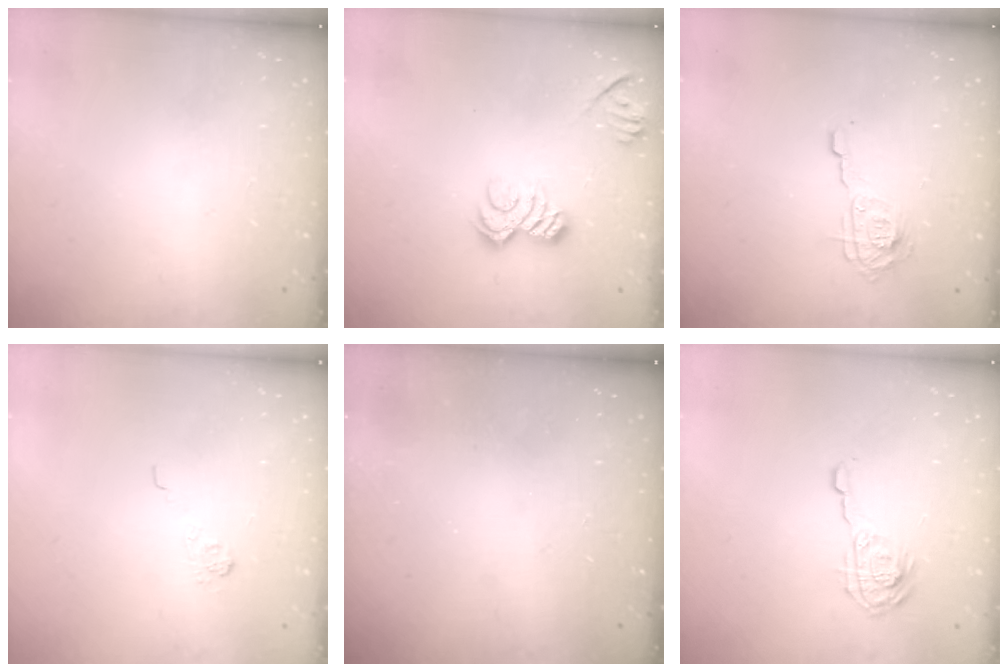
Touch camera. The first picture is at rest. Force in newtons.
{"total": 9.3, "press": 9.3, "slide": 0.3}
{"total": 10.2, "press": 10.2, "slide": 0.8}
{"total": 4.1, "press": 3.9, "slide": 1.3}
{"total": 2.6, "press": 2.5, "slide": 0.8}
{"total": 8.2, "press": 8.2, "slide": 0.1}